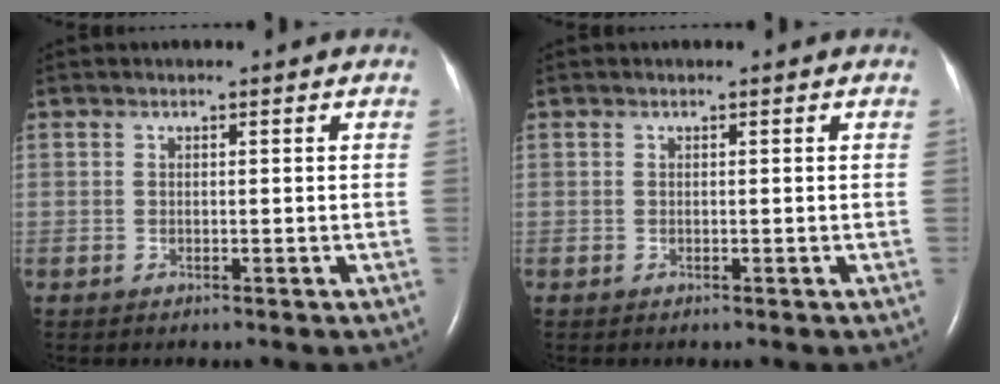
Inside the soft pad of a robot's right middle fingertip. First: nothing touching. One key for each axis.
{"total": 0.0}